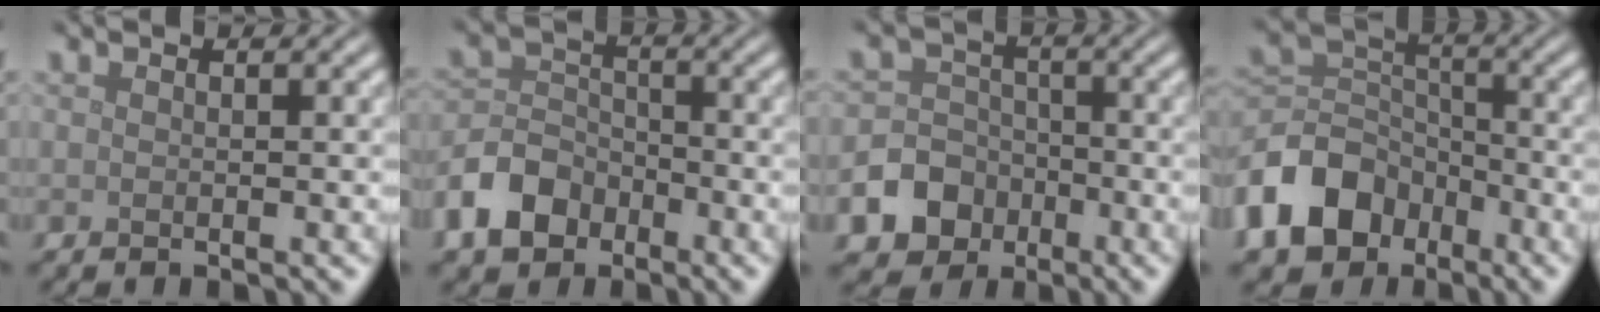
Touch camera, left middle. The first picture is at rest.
{"total": 5.2, "force": [-3.1, 3.6, 2.1], "torque": [-0.044, 0.001, -0.071]}
{"total": 8.2, "force": [-4.1, 7.0, 1.6], "torque": [-0.021, -0.020, -0.089]}
{"total": 8.1, "force": [-4.5, 5.8, 3.6], "torque": [-0.068, 0.001, -0.101]}